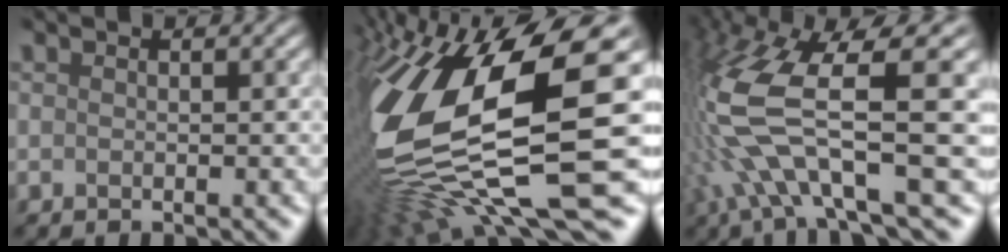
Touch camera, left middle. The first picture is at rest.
{"total": 14.1, "force": [0.3, 5.2, 13.1], "torque": [-0.276, -0.005, 0.008]}
{"total": 11.1, "force": [-0.6, 3.6, 10.5], "torque": [-0.228, -0.002, -0.005]}